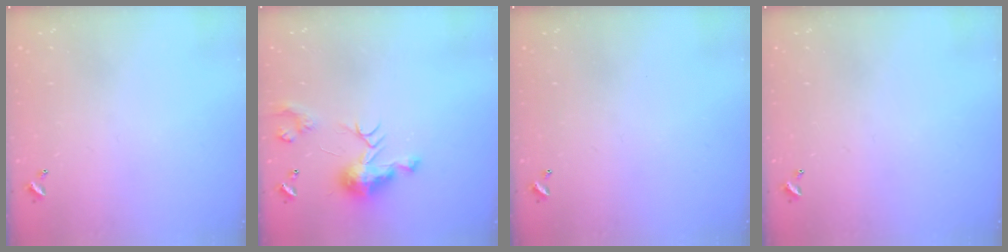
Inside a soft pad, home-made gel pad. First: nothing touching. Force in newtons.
{"total": 9.7, "press": 9.7, "slide": 0.8}
{"total": 0.0}
{"total": 0.0}